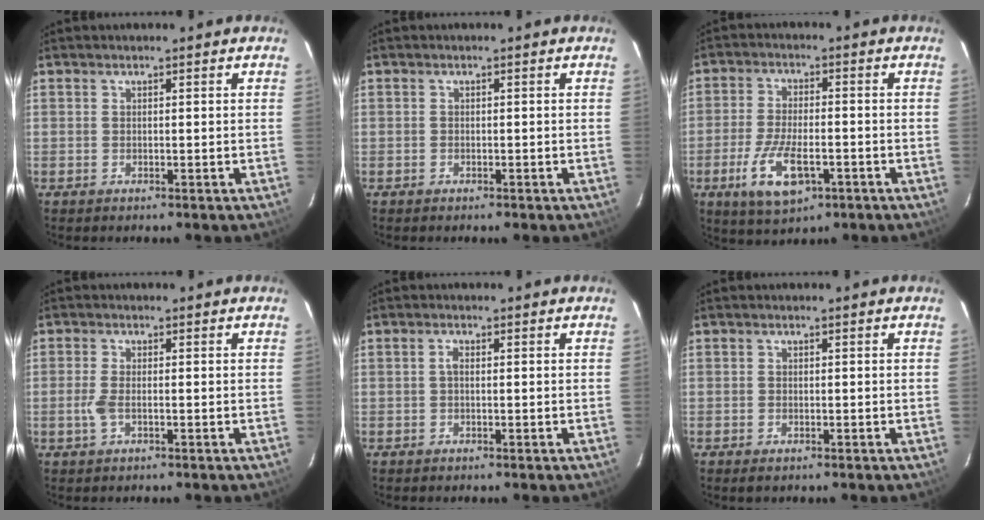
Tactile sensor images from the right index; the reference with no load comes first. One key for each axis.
{"total": 0.7, "fx": -0.6, "fy": 0.4, "fz": 0.1, "tx": -0.004, "ty": 0.000, "tz": -0.011}
{"total": 10.0, "fx": -4.3, "fy": 4.1, "fz": 8.0, "tx": -0.175, "ty": -0.014, "tz": -0.074}
{"total": 3.0, "fx": -0.9, "fy": 1.1, "fz": 2.6, "tx": -0.064, "ty": 0.000, "tz": -0.020}
{"total": 1.0, "fx": -0.1, "fy": 0.5, "fz": 0.9, "tx": -0.018, "ty": 0.006, "tz": -0.003}
{"total": 1.0, "fx": -0.7, "fy": 0.6, "fz": 0.4, "tx": -0.009, "ty": -0.003, "tz": -0.014}